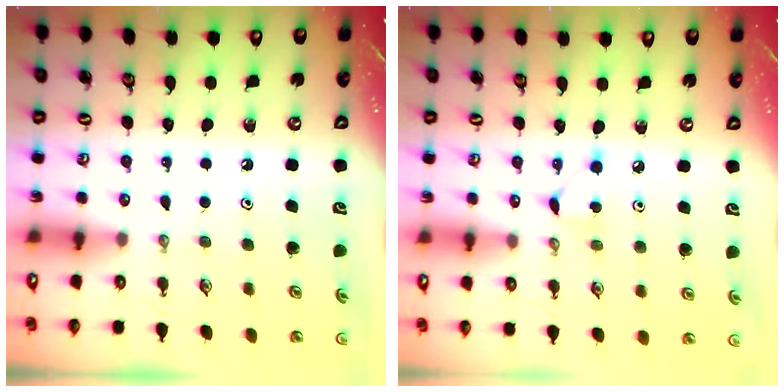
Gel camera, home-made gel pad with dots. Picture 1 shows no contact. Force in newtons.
{"total": 3.7, "press": 3.7, "slide": 0.3}